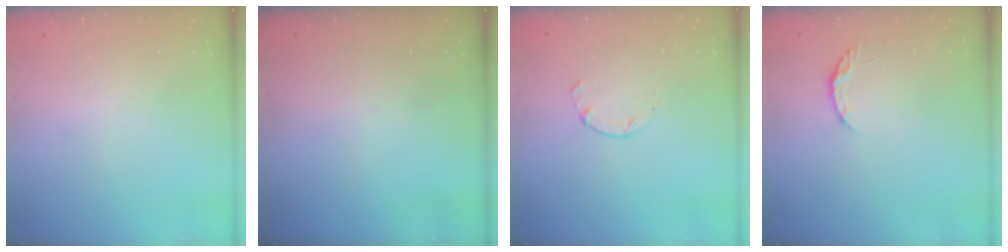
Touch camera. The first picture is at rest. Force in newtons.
{"total": 0.0}
{"total": 1.3, "press": 1.2, "slide": 0.4}
{"total": 5.1, "press": 5.0, "slide": 0.7}